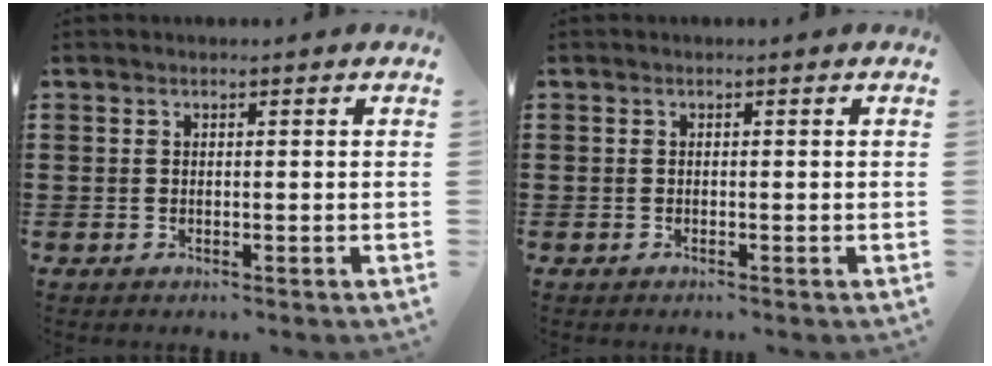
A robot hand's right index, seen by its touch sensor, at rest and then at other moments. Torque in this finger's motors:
{"motor_torque": [-0.21, 0.31, -0.11, -0.02]}